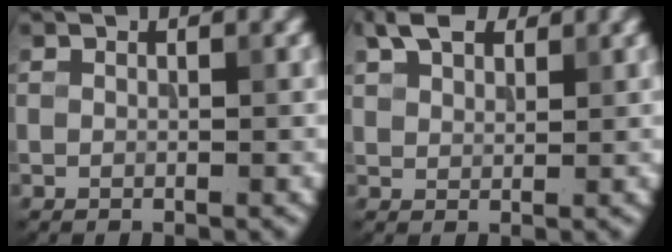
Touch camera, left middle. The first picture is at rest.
{"total": 3.8, "force": [2.5, 2.1, 1.9], "torque": [-0.044, 0.010, 0.046]}